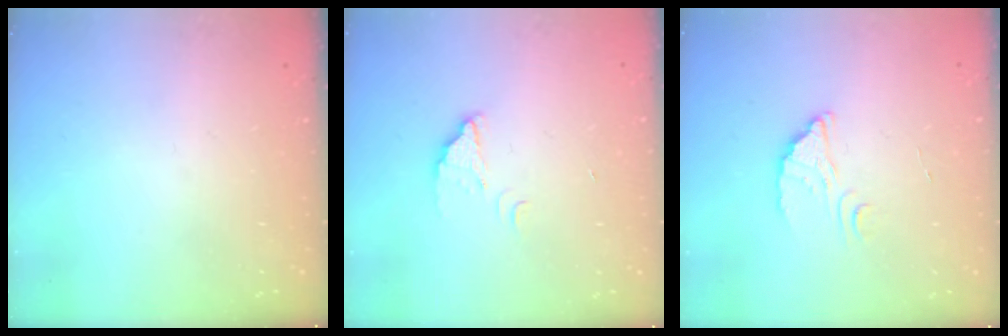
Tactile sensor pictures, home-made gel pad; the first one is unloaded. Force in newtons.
{"total": 1.9, "press": 1.9, "slide": 0.1}
{"total": 3.0, "press": 3.0, "slide": 0.0}